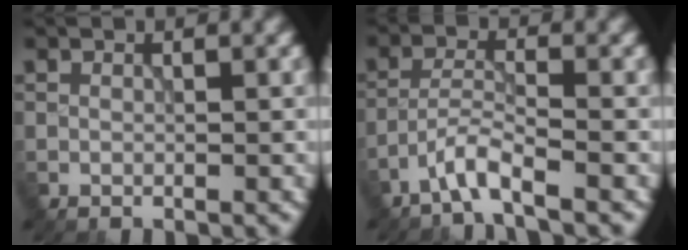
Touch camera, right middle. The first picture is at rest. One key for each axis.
{"total": 2.8, "fx": -2.2, "fy": 0.1, "fz": 1.8, "tx": -0.033, "ty": 0.008, "tz": -0.053}